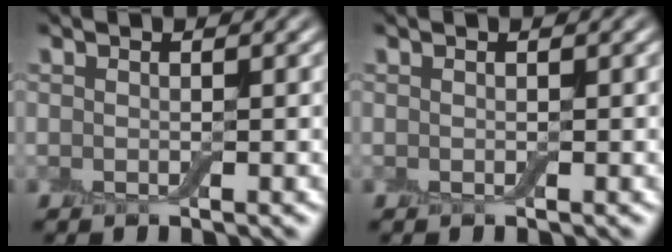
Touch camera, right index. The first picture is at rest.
{"total": 0.0}